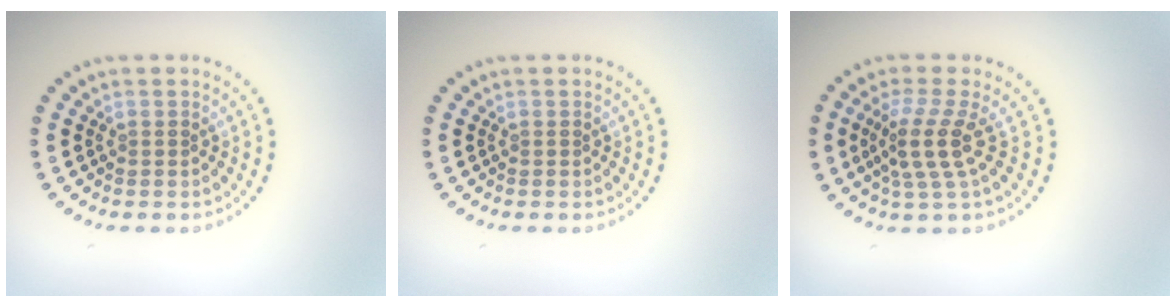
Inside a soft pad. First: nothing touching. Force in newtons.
{"total": 0.0}
{"total": 3.5, "press": 2.5, "slide": 2.5}